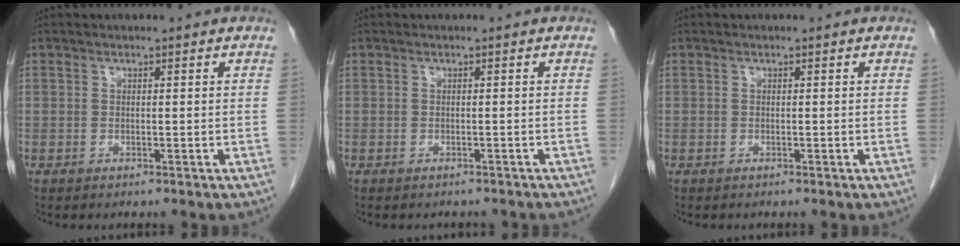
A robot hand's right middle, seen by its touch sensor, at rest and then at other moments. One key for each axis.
{"total": 4.4, "fx": -3.8, "fy": 1.6, "fz": 1.3, "tx": -0.017, "ty": -0.002, "tz": -0.040}
{"total": 0.0}